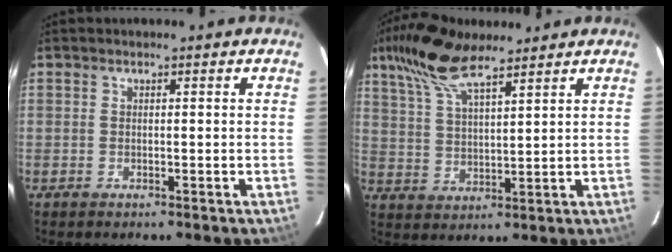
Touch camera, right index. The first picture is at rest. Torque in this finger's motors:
{"motor_torque": [0.84, 0.91, 0.55, 0.13]}